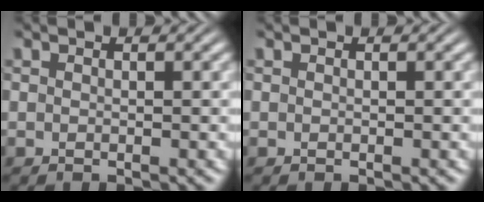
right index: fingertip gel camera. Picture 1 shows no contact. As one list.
[{"total": 0.0}]